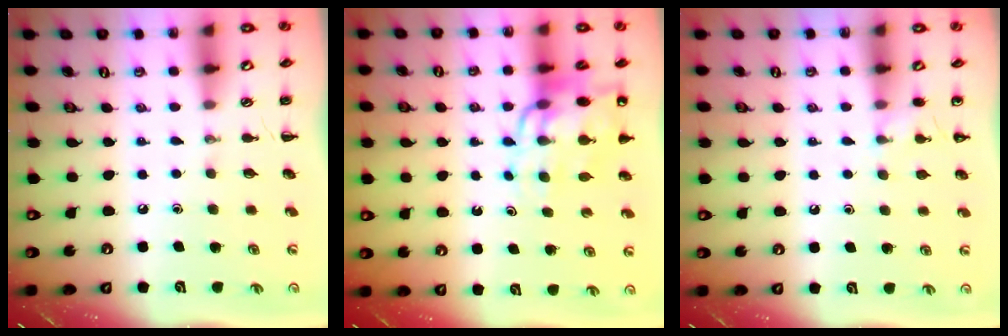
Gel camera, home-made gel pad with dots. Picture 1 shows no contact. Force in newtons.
{"total": 13.6, "press": 13.1, "slide": 3.9}
{"total": 4.1, "press": 4.0, "slide": 1.0}